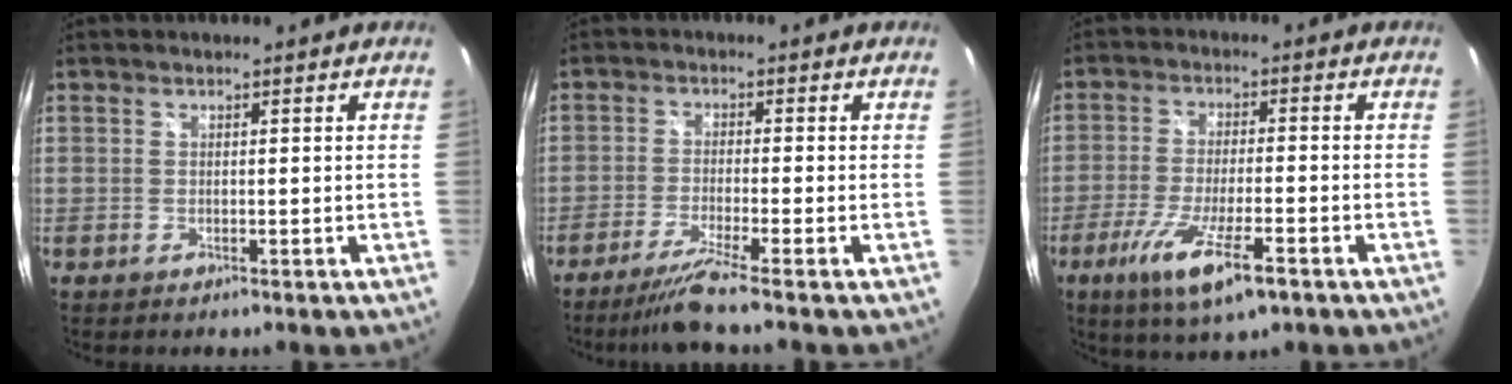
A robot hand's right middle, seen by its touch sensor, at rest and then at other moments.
{"total": 6.1, "force": [-4.9, -1.6, 3.2], "torque": [-0.080, -0.013, -0.089]}
{"total": 11.3, "force": [-6.2, 2.1, 9.1], "torque": [-0.190, -0.035, -0.110]}